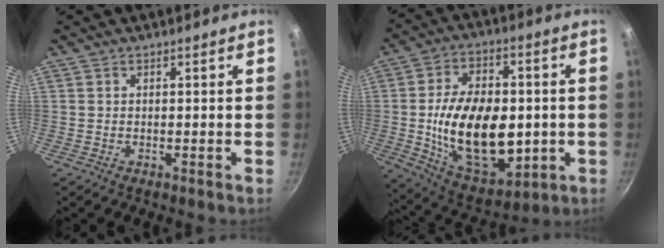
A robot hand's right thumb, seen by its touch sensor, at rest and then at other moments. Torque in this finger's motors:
{"motor_torque": [-0.47, 2.00, 2.34, -0.41, 0.19]}